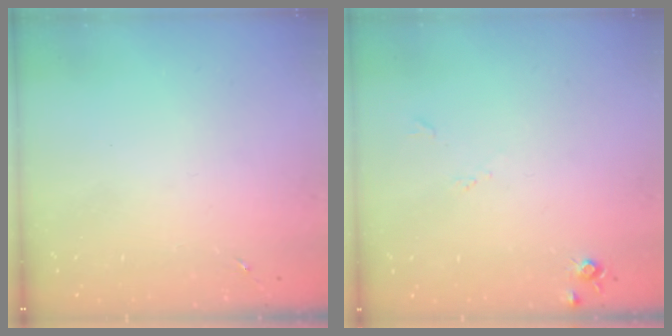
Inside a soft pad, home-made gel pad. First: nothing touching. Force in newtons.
{"total": 5.4, "press": 5.4, "slide": 0.6}